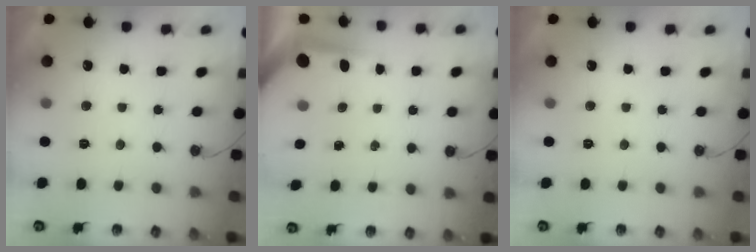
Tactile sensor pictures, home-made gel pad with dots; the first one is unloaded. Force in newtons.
{"total": 3.9, "press": 3.9, "slide": 0.5}
{"total": 0.0}